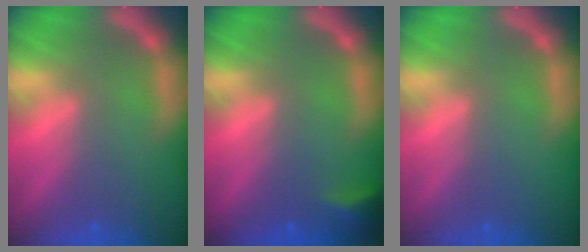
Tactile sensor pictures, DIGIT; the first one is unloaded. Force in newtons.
{"total": 2.4}
{"total": 0.0}